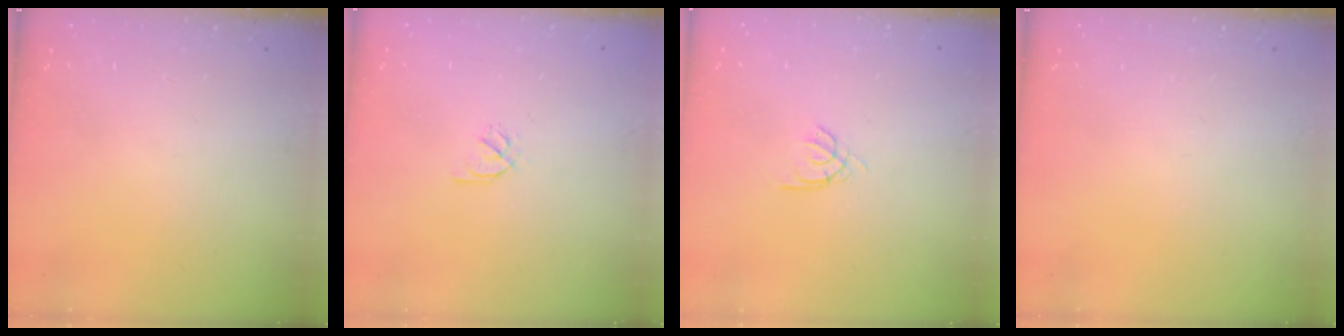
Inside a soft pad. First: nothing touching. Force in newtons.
{"total": 2.1, "press": 1.9, "slide": 0.8}
{"total": 2.1, "press": 2.1, "slide": 0.2}
{"total": 0.0}